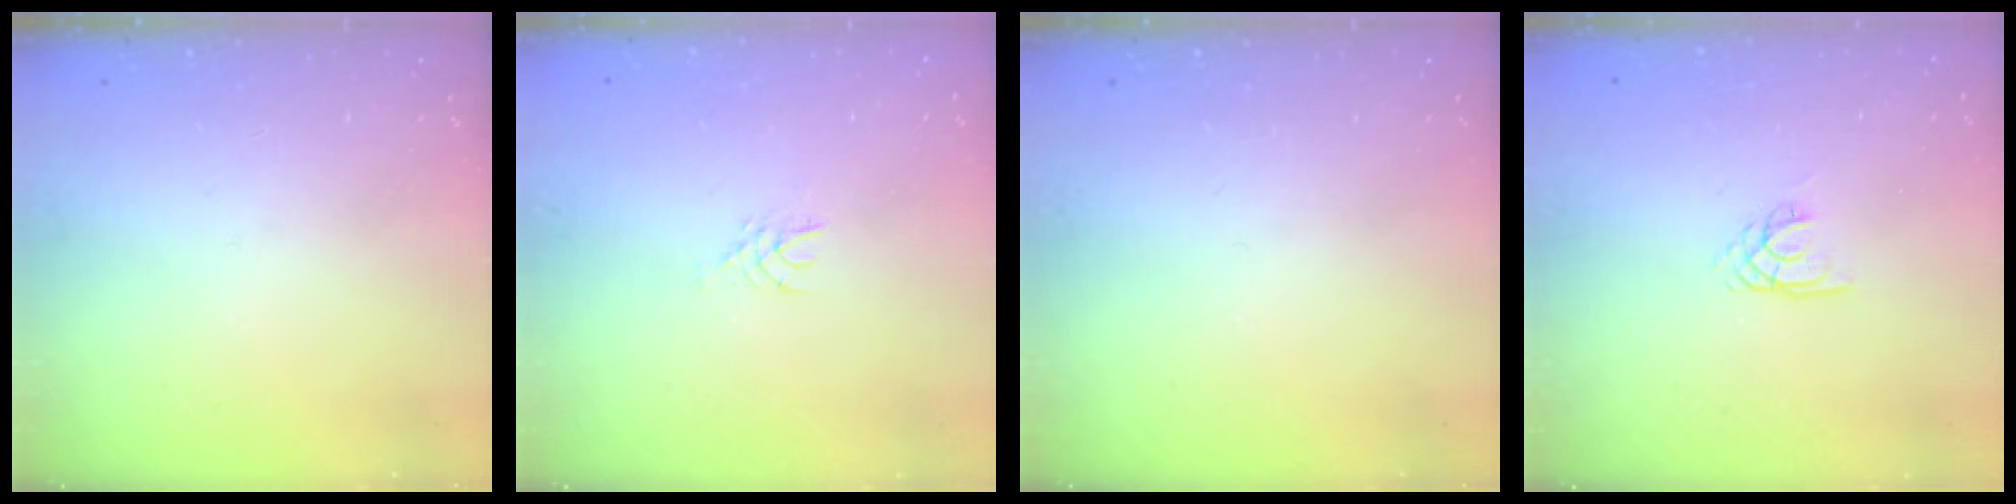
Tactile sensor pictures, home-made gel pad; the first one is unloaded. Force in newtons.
{"total": 3.3, "press": 3.3, "slide": 0.4}
{"total": 0.0}
{"total": 2.2, "press": 2.2, "slide": 0.3}